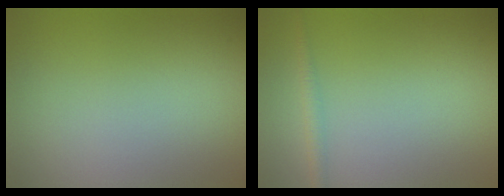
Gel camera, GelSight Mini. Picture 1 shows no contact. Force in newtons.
{"total": 1.2, "press": 1.2, "slide": 0.1}